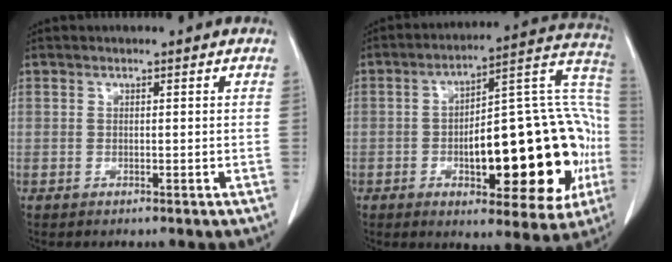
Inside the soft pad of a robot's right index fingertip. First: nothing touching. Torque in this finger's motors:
{"motor_torque": [1.49, -0.65, 0.91, 0.17]}